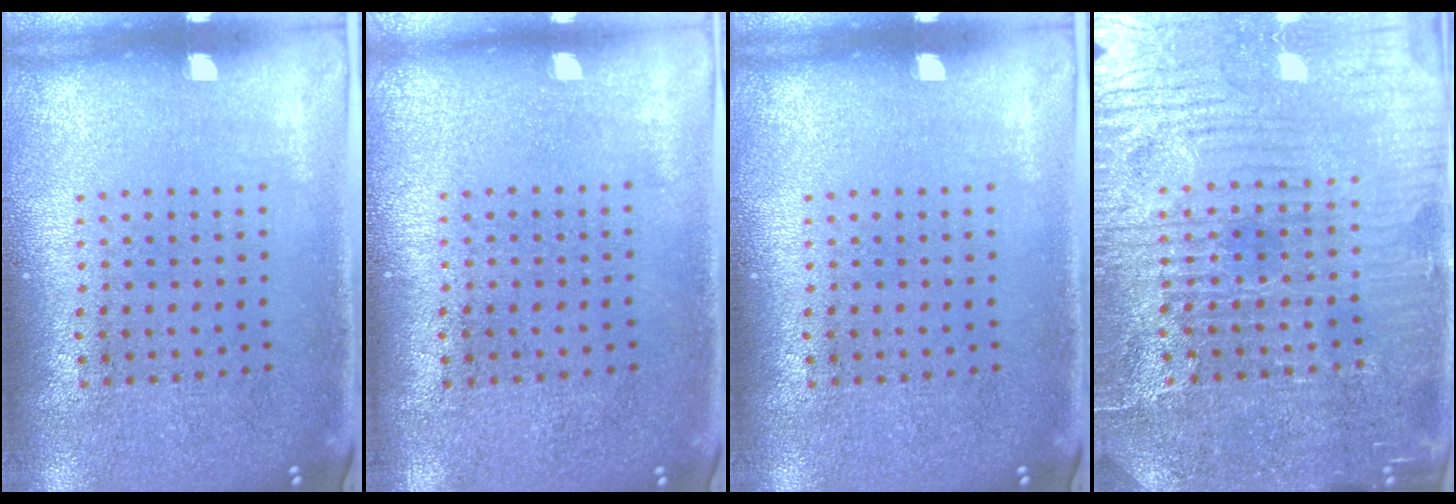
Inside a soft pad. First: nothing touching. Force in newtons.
{"total": 0.0}
{"total": 0.0}
{"total": 4.8, "press": 4.6, "slide": 1.3}